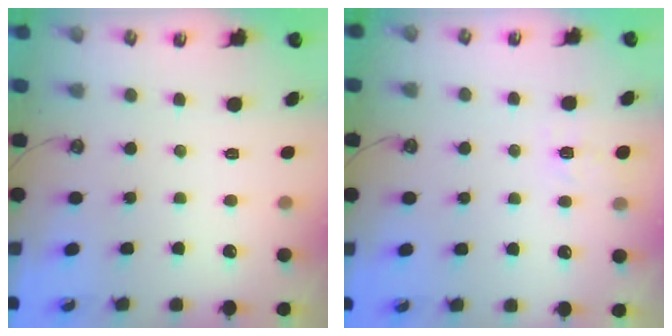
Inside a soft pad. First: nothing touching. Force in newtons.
{"total": 3.2, "press": 3.2, "slide": 0.4}